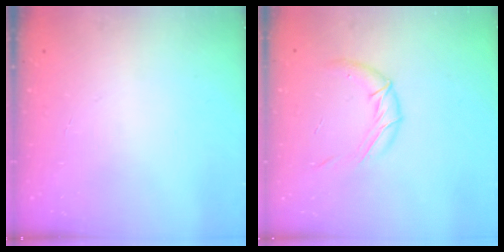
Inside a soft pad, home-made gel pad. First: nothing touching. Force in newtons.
{"total": 9.5, "press": 9.4, "slide": 1.1}